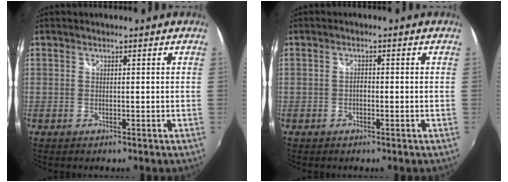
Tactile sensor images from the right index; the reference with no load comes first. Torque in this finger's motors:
{"motor_torque": [0.23, -0.01, 0.06, 0.03]}